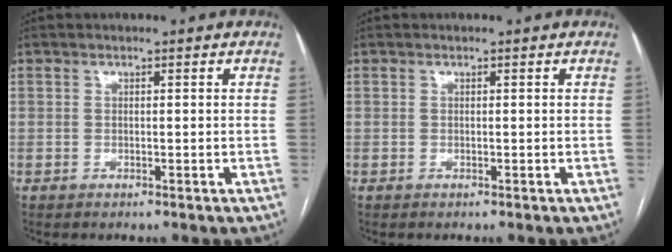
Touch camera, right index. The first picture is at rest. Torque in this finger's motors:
{"motor_torque": [0.00, 0.00, 0.00, 0.00]}